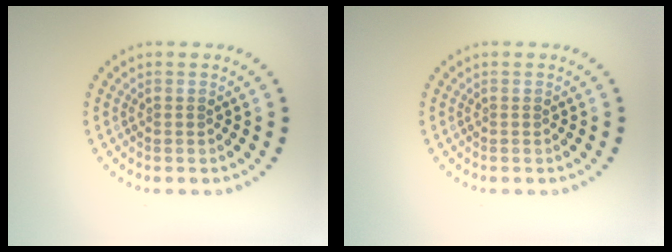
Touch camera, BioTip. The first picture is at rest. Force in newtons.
{"total": 0.0}